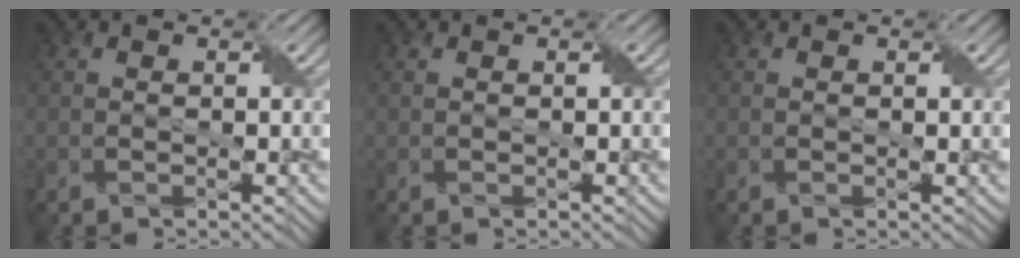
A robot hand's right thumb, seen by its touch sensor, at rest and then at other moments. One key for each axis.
{"total": 0.0}
{"total": 0.7, "fx": 0.2, "fy": 0.3, "fz": 0.6, "tx": -0.009, "ty": -0.001, "tz": 0.002}